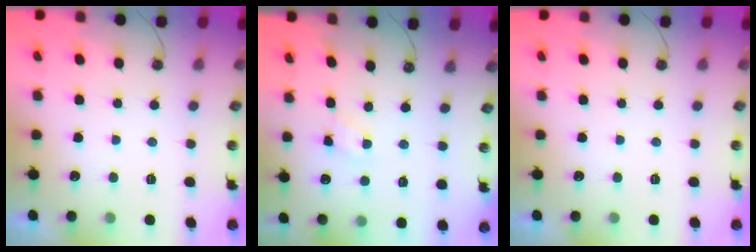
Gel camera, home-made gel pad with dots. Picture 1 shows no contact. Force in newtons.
{"total": 2.4, "press": 2.3, "slide": 0.4}
{"total": 0.0}